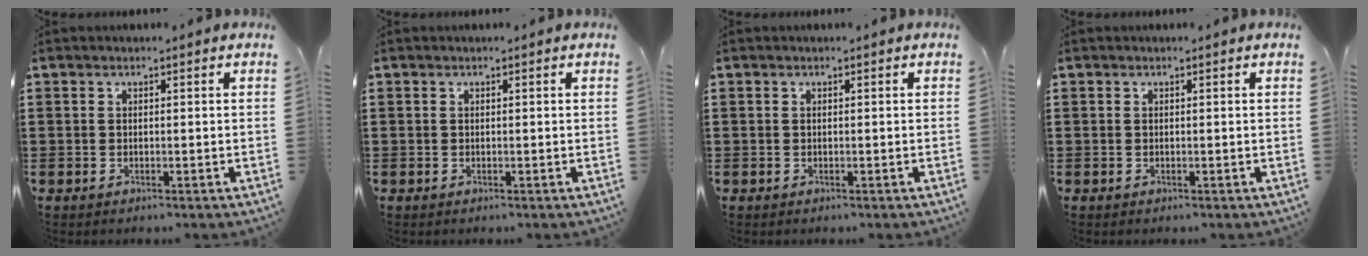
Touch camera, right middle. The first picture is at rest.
{"total": 0.0}
{"total": 0.0}
{"total": 0.0}